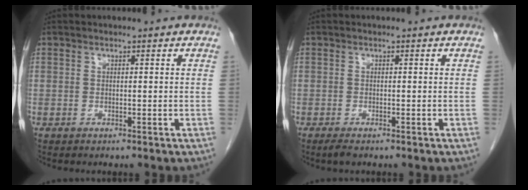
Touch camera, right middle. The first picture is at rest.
{"total": 1.3, "force": [-1.0, 0.3, 0.8], "torque": [-0.021, -0.004, -0.016]}